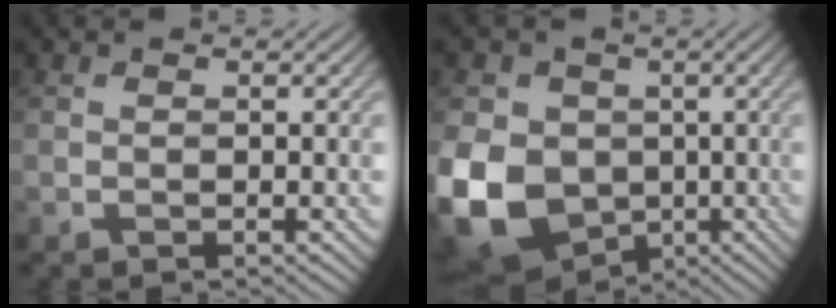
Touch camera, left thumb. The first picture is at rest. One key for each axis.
{"total": 15.7, "fx": -3.1, "fy": 13.1, "fz": 8.1, "tx": -0.220, "ty": -0.030, "tz": -0.073}